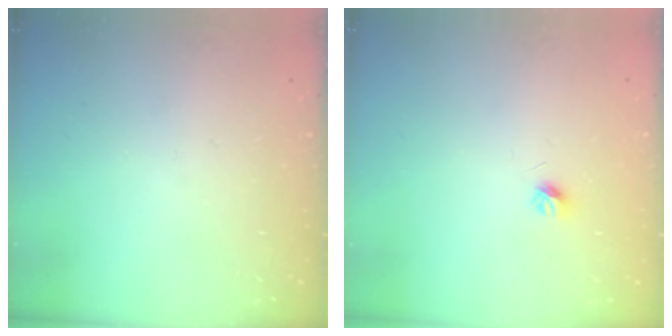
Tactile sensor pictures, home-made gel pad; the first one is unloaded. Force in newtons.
{"total": 4.0, "press": 3.9, "slide": 0.9}